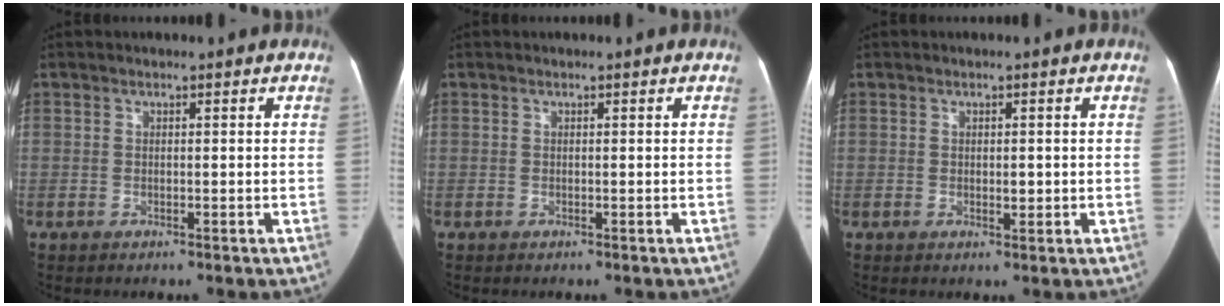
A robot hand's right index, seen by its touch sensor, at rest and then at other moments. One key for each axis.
{"total": 0.0}
{"total": 1.9, "fx": -0.1, "fy": 1.0, "fz": 1.6, "tx": -0.023, "ty": 0.000, "tz": 0.000}